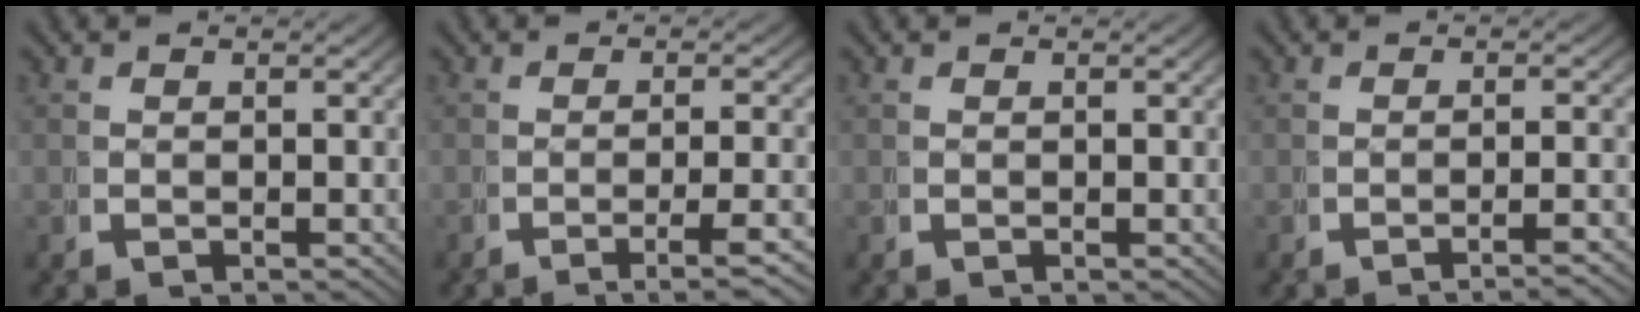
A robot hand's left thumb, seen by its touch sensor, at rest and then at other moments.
{"total": 4.1, "force": [-2.5, 0.7, 3.2], "torque": [-0.050, -0.003, -0.037]}
{"total": 0.0}
{"total": 3.0, "force": [-2.5, 0.0, 1.7], "torque": [-0.020, 0.006, -0.042]}